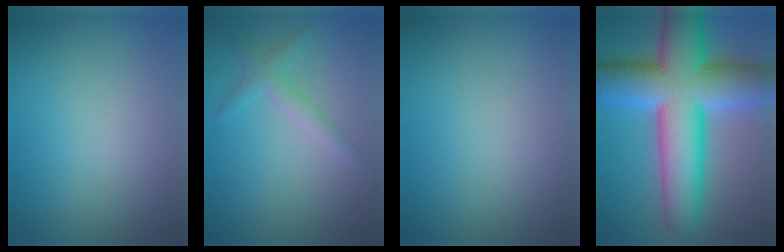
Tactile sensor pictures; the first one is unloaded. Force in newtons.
{"total": 1.8, "press": 1.8, "slide": 0.0}
{"total": 0.0}
{"total": 15.4, "press": 15.4, "slide": 0.6}